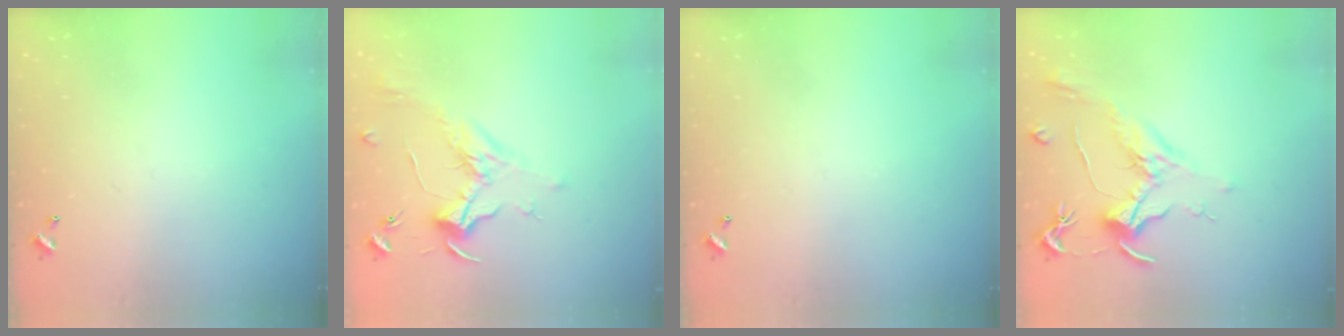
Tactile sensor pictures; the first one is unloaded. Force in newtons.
{"total": 1.9, "press": 1.7, "slide": 0.7}
{"total": 0.0}
{"total": 2.1, "press": 2.0, "slide": 0.8}